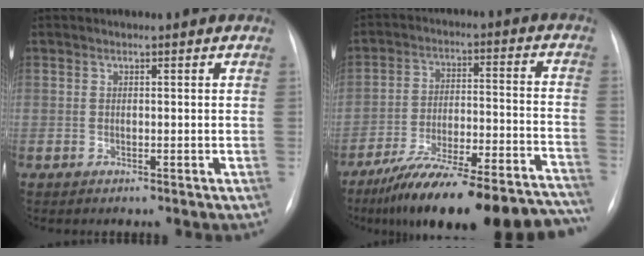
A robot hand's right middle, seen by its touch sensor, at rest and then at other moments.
{"total": 26.7, "force": [-23.2, 4.0, 12.6], "torque": [-0.136, 0.004, -0.331]}